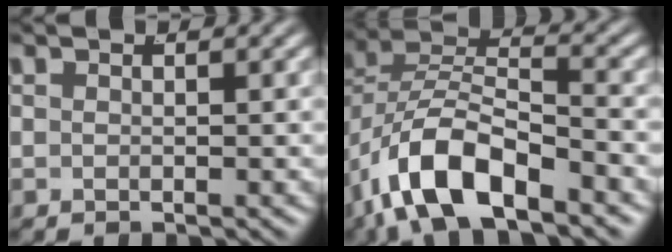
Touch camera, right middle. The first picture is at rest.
{"total": 6.9, "force": [-2.3, 4.1, 5.0], "torque": [-0.117, -0.023, -0.032]}